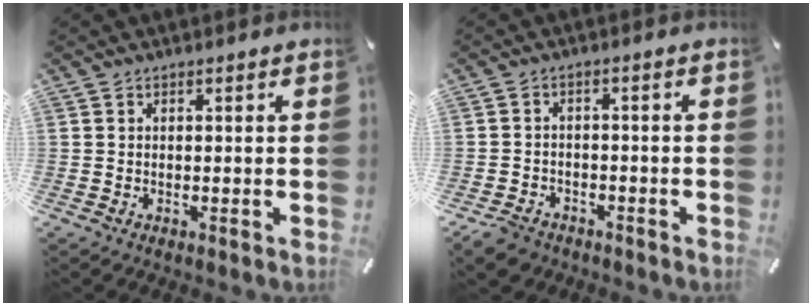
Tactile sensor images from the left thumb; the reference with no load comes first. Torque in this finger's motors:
{"motor_torque": [0.00, 0.03, 0.21, 0.22, 0.00]}